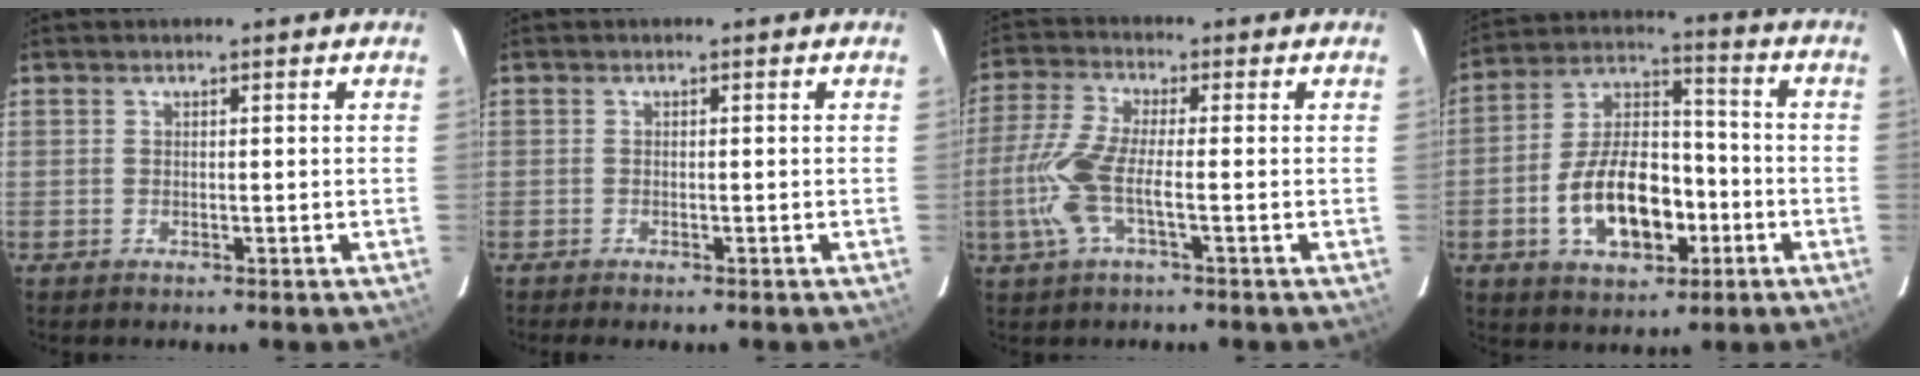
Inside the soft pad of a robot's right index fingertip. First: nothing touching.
{"total": 1.2, "force": [-1.1, 0.2, 0.6], "torque": [-0.013, -0.005, -0.017]}
{"total": 8.8, "force": [-2.4, 1.9, 8.3], "torque": [-0.191, -0.003, -0.047]}
{"total": 15.6, "force": [-5.1, 8.8, 11.9], "torque": [-0.231, 0.022, -0.075]}